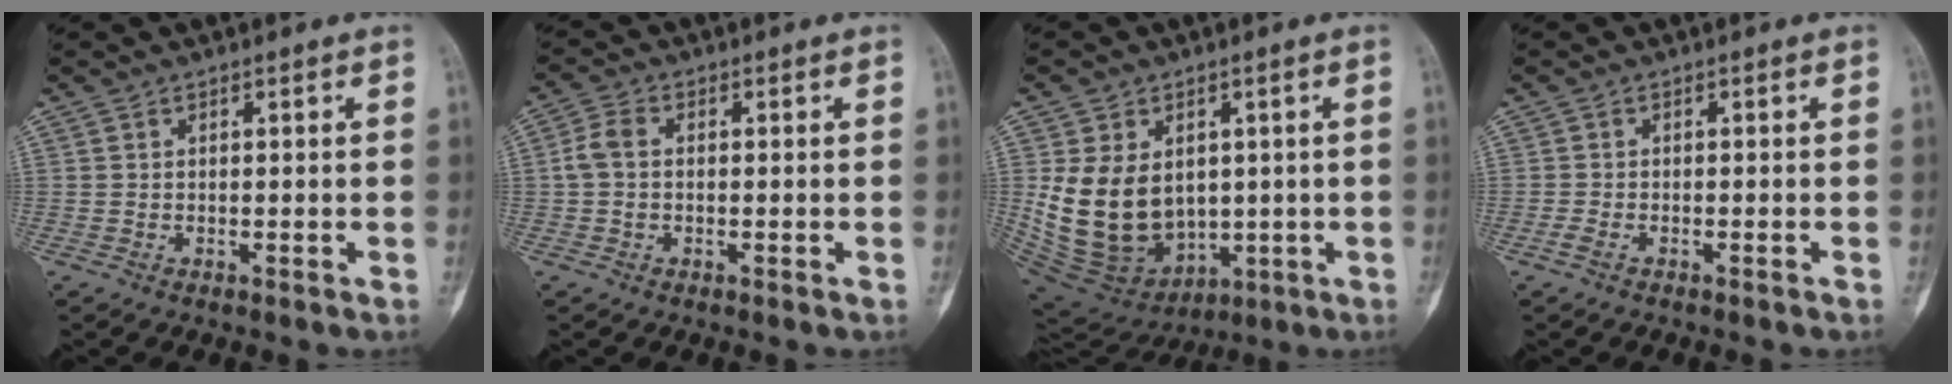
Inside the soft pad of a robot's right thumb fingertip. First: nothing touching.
{"total": 3.9, "force": [0.1, 2.7, 2.8], "torque": [-0.060, 0.013, -0.005]}
{"total": 16.6, "force": [1.3, 12.3, 11.0], "torque": [-0.176, -0.016, 0.059]}
{"total": 1.4, "force": [-0.9, 0.6, 0.9], "torque": [-0.026, 0.001, -0.019]}